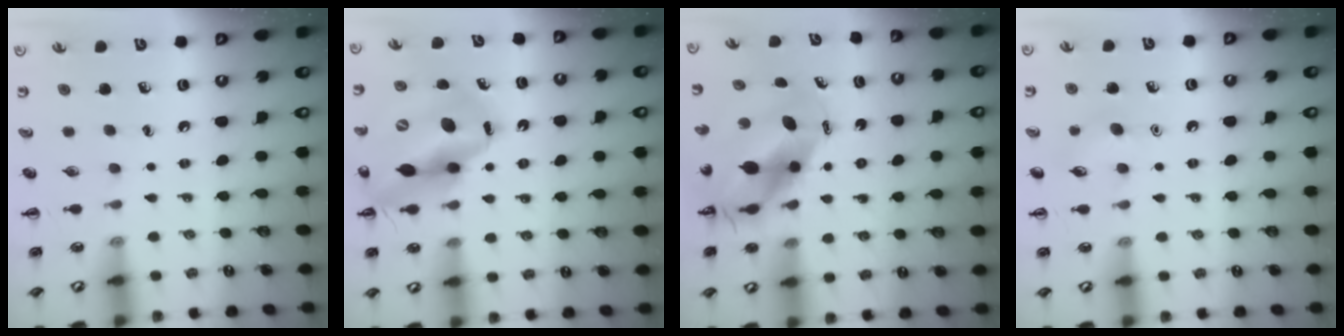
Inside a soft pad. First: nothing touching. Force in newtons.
{"total": 17.5, "press": 16.7, "slide": 5.3}
{"total": 8.4, "press": 8.0, "slide": 2.4}
{"total": 5.7, "press": 5.4, "slide": 1.8}